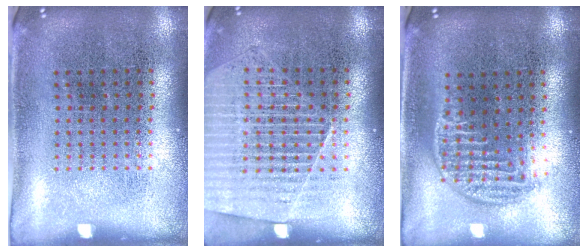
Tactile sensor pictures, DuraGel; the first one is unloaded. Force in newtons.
{"total": 1.3, "press": 1.3, "slide": 0.2}
{"total": 1.3, "press": 1.1, "slide": 0.7}